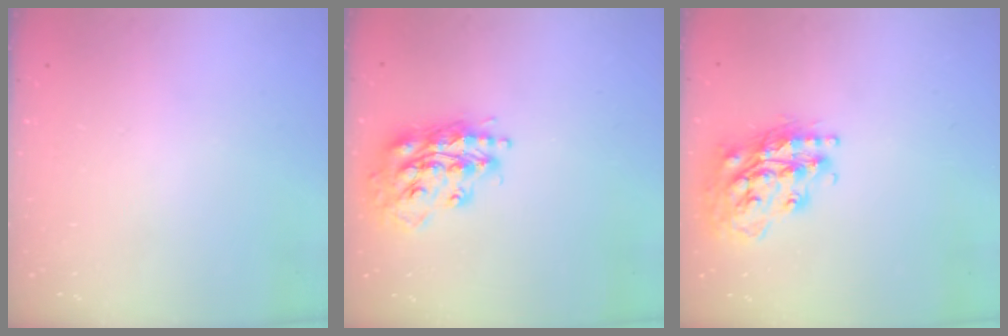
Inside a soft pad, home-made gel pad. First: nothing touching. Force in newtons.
{"total": 17.4, "press": 17.4, "slide": 1.1}
{"total": 19.3, "press": 19.3, "slide": 1.4}